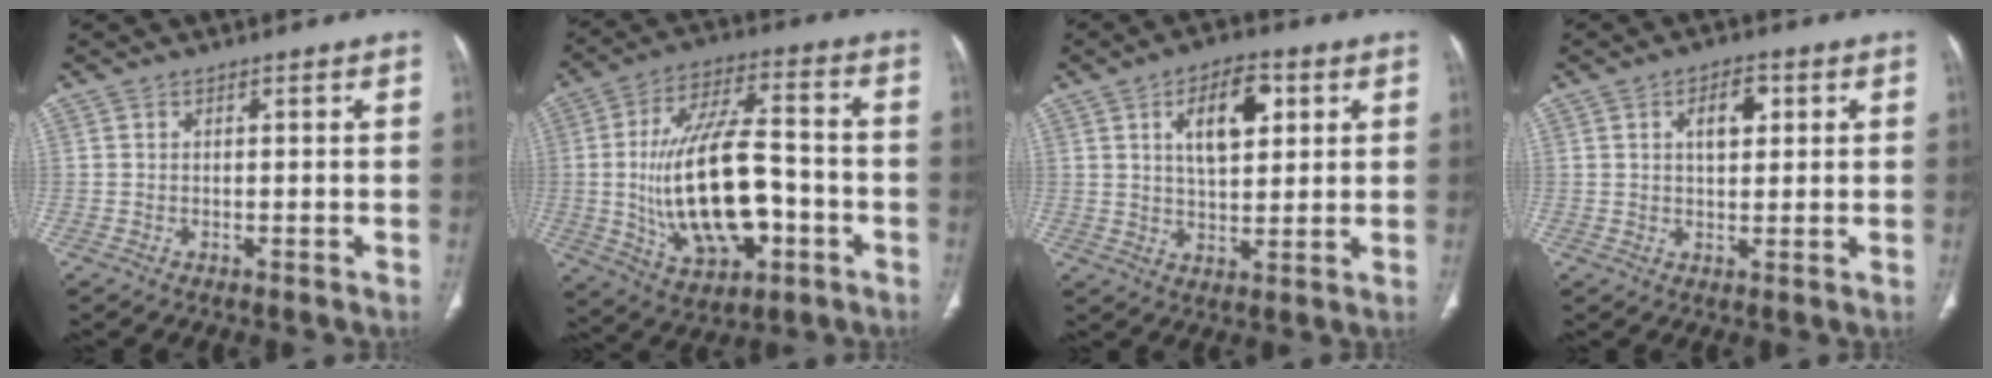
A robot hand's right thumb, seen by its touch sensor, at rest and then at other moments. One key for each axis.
{"total": 20.8, "fx": -3.6, "fy": 10.4, "fz": 17.7, "tx": -0.308, "ty": 0.029, "tz": -0.046}
{"total": 10.3, "fx": 3.6, "fy": 5.1, "fz": 8.2, "tx": -0.104, "ty": -0.009, "tz": 0.059}
{"total": 5.3, "fx": 1.7, "fy": 2.9, "fz": 4.1, "tx": -0.049, "ty": 0.001, "tz": 0.026}